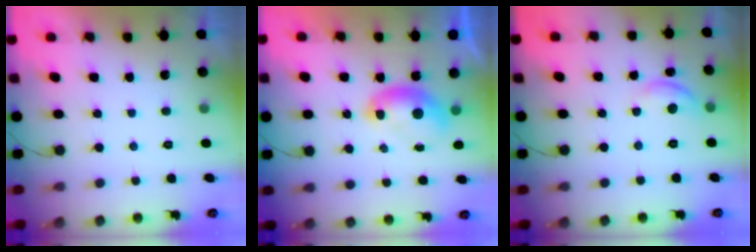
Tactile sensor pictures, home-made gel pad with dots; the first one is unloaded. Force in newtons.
{"total": 7.2, "press": 7.2, "slide": 0.1}
{"total": 7.6, "press": 7.6, "slide": 0.7}